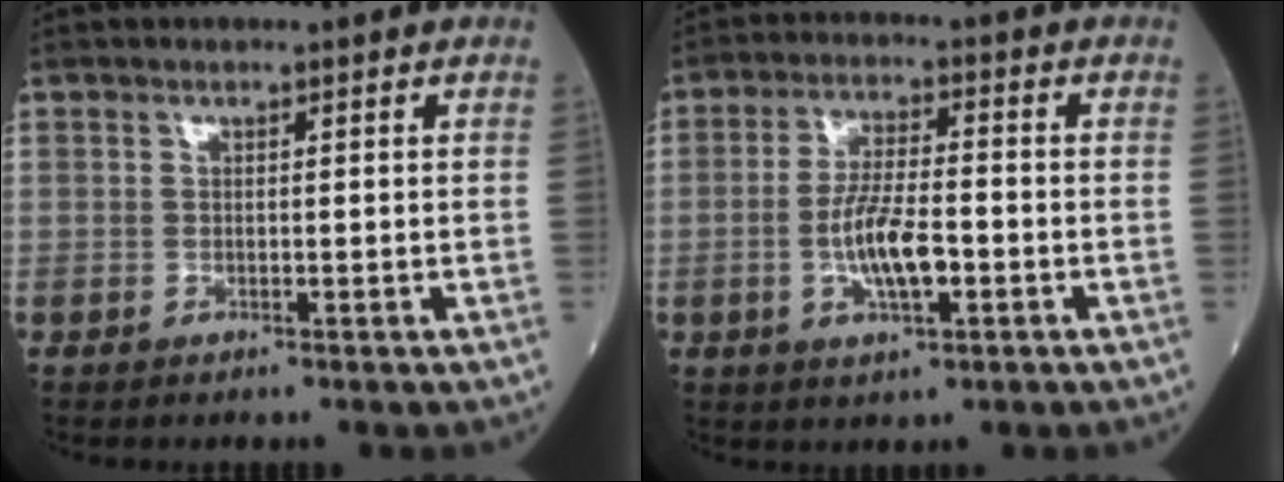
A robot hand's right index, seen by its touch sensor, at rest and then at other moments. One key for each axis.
{"total": 7.7, "fx": -2.0, "fy": 2.0, "fz": 7.2, "tx": -0.144, "ty": 0.000, "tz": -0.037}